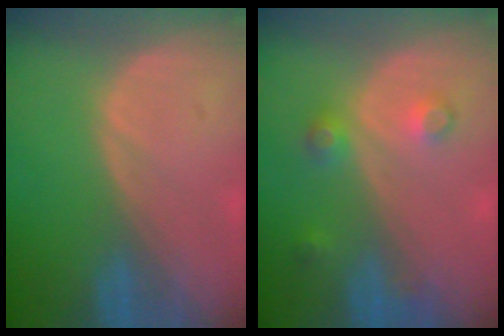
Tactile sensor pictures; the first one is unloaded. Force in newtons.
{"total": 3.5, "press": 3.3, "slide": 1.3}